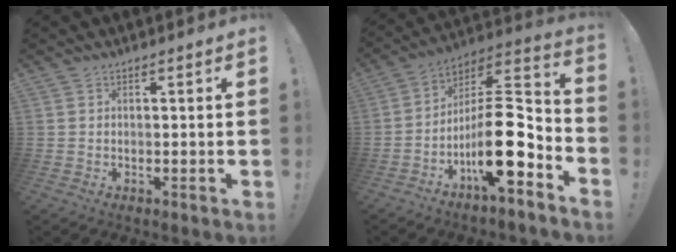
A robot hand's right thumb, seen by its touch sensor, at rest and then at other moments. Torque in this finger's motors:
{"motor_torque": [0.36, 0.39, 1.41, -1.36, 0.38]}